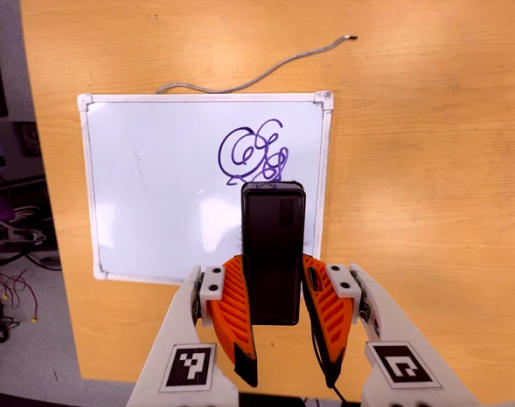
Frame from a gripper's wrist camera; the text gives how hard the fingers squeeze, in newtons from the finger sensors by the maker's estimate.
{"total": 5.9, "left": 4.0, "right": 7.7}